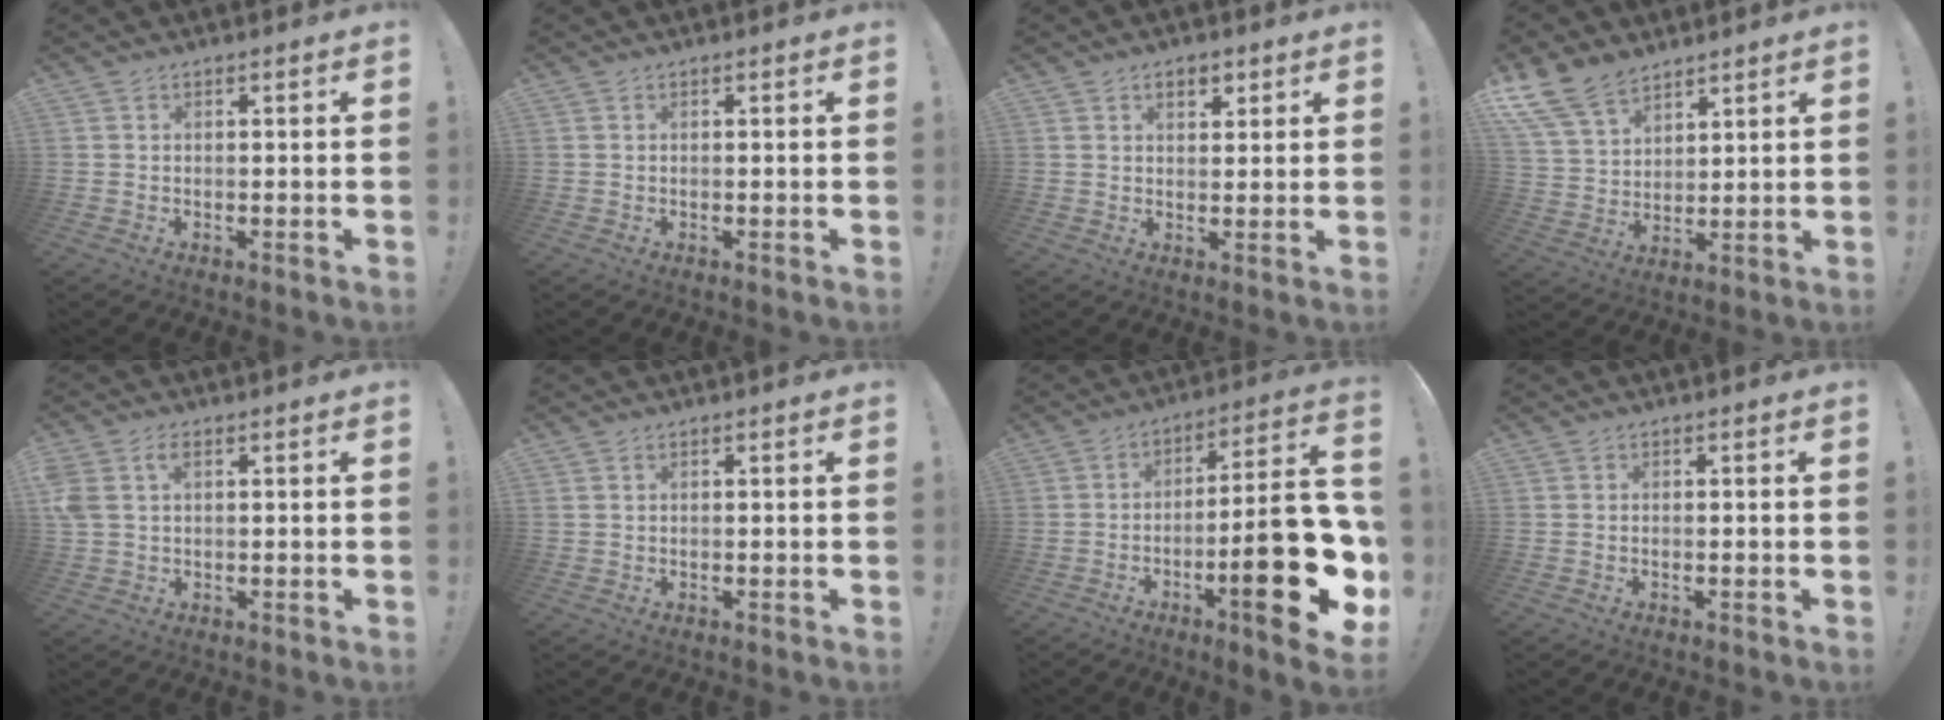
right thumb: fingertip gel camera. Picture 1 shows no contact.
{"total": 0.0}
{"total": 4.1, "force": [2.1, 2.6, 2.3], "torque": [-0.031, -0.002, 0.035]}
{"total": 13.5, "force": [9.8, 7.5, 5.6], "torque": [-0.117, -0.054, 0.190]}
{"total": 4.7, "force": [1.3, 2.9, 3.4], "torque": [-0.085, 0.005, 0.024]}
{"total": 0.6, "force": [0.3, 0.4, 0.3], "torque": [-0.011, 0.004, 0.006]}
{"total": 24.8, "force": [-7.6, 6.6, 22.7], "torque": [-0.322, 0.041, -0.111]}
{"total": 0.0}